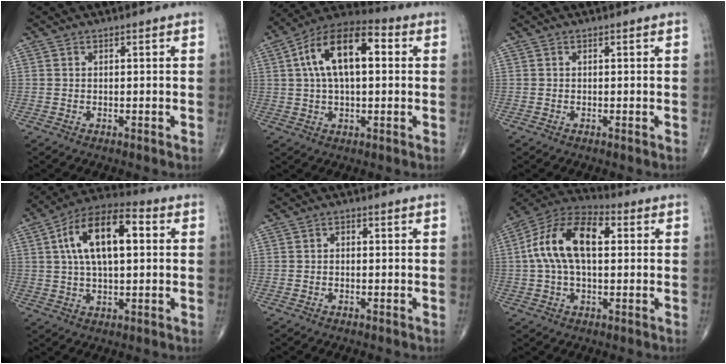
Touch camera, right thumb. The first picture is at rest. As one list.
[{"total": 15.5, "force": [3.1, 7.6, 13.1], "torque": [-0.221, 0.027, 0.044]}, {"total": 0.0}, {"total": 15.9, "force": [3.4, 7.5, 13.6], "torque": [-0.230, 0.022, 0.050]}, {"total": 0.8, "force": [-0.2, 0.6, 0.5], "torque": [0.000, 0.001, -0.008]}, {"total": 15.6, "force": [2.3, 8.5, 12.9], "torque": [-0.243, 0.035, 0.034]}]